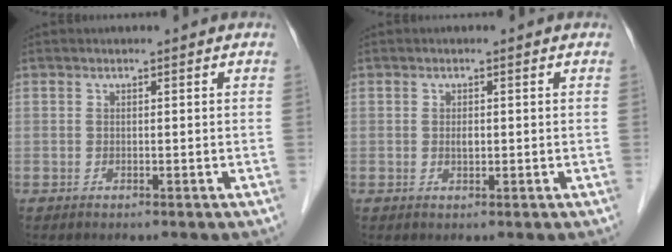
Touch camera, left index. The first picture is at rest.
{"total": 1.1, "force": [0.0, 0.5, 0.9], "torque": [-0.017, 0.001, 0.001]}